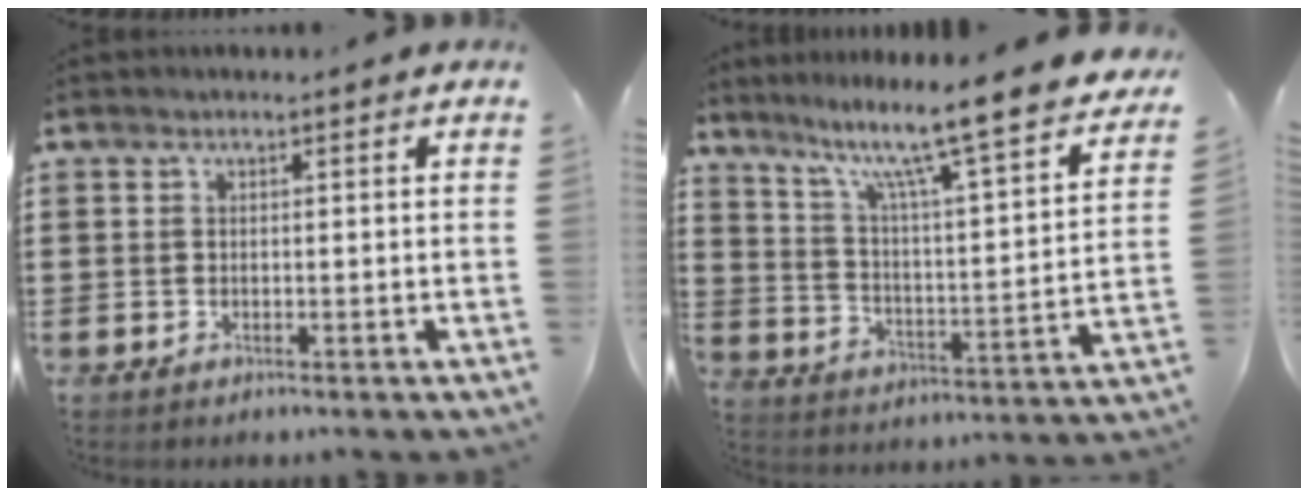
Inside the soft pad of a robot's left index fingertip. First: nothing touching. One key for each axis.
{"total": 10.0, "fx": 8.2, "fy": 0.0, "fz": 5.9, "tx": -0.127, "ty": -0.071, "tz": 0.124}